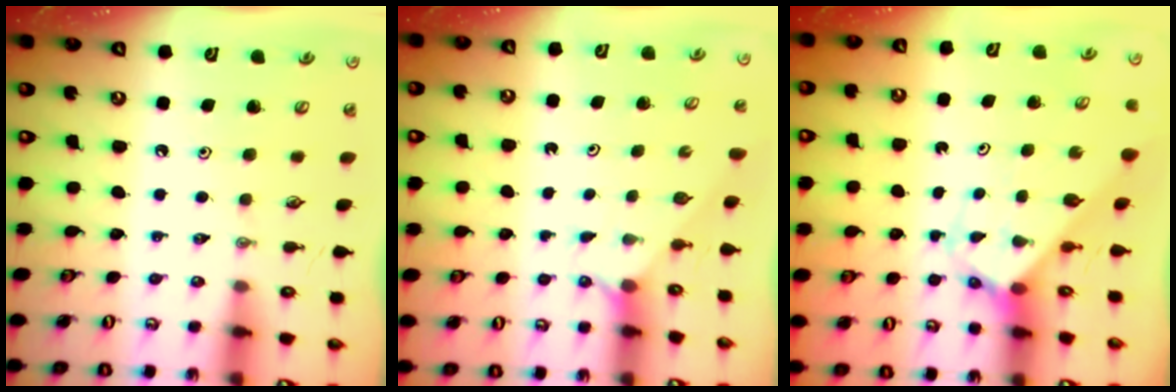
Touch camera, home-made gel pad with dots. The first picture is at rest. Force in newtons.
{"total": 1.2, "press": 1.2, "slide": 0.2}
{"total": 2.8, "press": 2.8, "slide": 0.1}